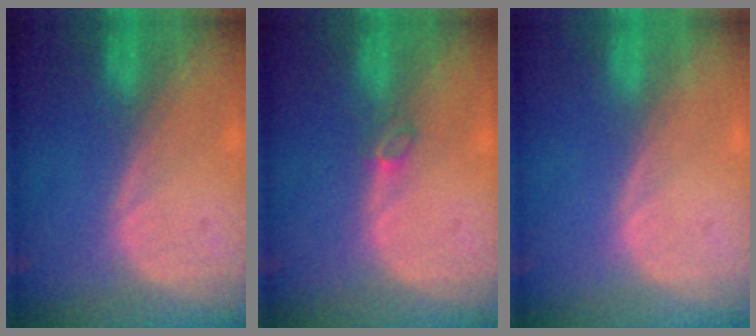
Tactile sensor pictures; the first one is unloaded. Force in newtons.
{"total": 1.4, "press": 1.3, "slide": 0.3}
{"total": 0.0}